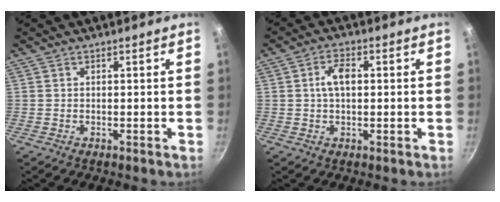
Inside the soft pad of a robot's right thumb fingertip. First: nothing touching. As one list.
[{"total": 4.8, "force": [0.6, 2.7, 3.9], "torque": [-0.063, 0.012, 0.006]}]